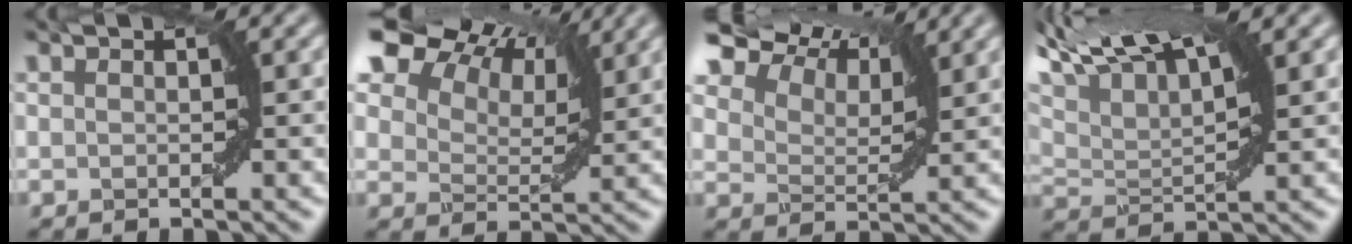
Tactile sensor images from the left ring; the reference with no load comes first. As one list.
[{"total": 11.2, "force": [7.6, 5.8, 5.9], "torque": [-0.120, 0.027, 0.107]}, {"total": 8.2, "force": [6.6, 3.0, 3.8], "torque": [-0.083, 0.022, 0.087]}, {"total": 9.8, "force": [6.5, 3.2, 6.5], "torque": [-0.130, 0.036, 0.109]}]